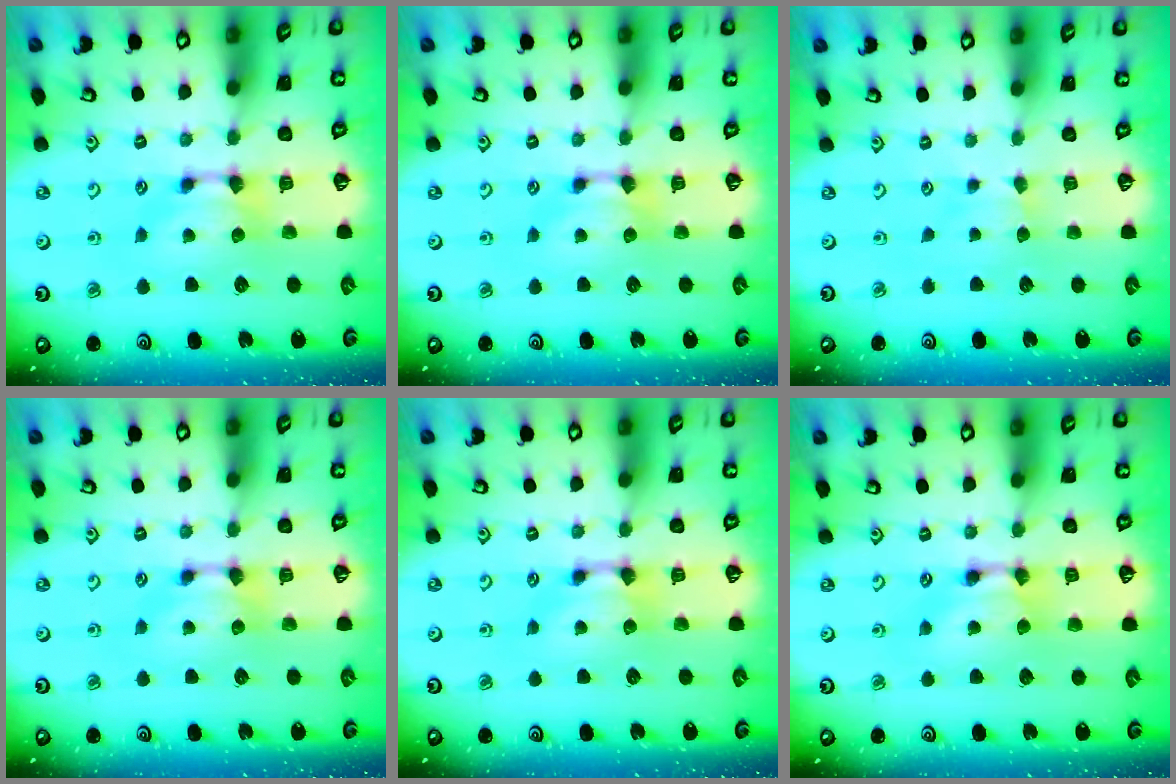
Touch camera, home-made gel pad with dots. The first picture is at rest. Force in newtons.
{"total": 0.0}
{"total": 1.7, "press": 1.6, "slide": 0.4}
{"total": 0.0}
{"total": 0.6, "press": 0.1, "slide": 0.6}
{"total": 1.5, "press": 1.5, "slide": 0.1}